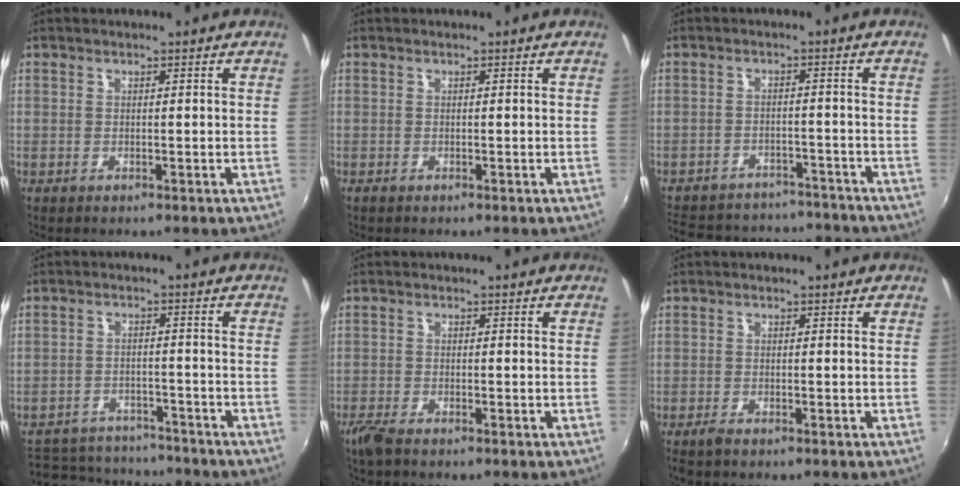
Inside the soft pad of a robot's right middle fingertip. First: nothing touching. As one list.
[{"total": 0.0}, {"total": 20.3, "force": [-17.3, 7.8, 7.0], "torque": [-0.164, 0.018, -0.225]}, {"total": 13.4, "force": [-11.4, 5.7, 4.1], "torque": [-0.109, 0.016, -0.155]}, {"total": 3.0, "force": [-2.4, 0.6, 1.7], "torque": [-0.045, -0.009, -0.051]}, {"total": 1.4, "force": [-1.2, 0.3, 0.7], "torque": [-0.016, -0.005, -0.024]}]